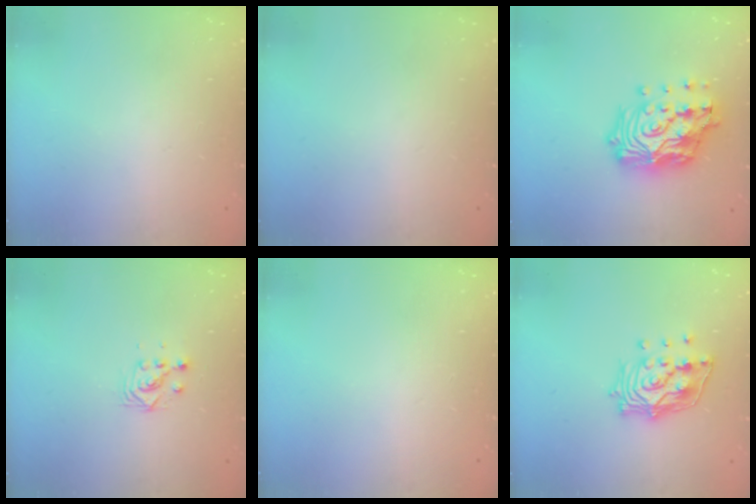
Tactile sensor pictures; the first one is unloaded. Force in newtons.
{"total": 0.0}
{"total": 20.6, "press": 20.5, "slide": 2.7}
{"total": 3.6, "press": 3.6, "slide": 0.1}
{"total": 0.0}
{"total": 14.8, "press": 14.6, "slide": 2.2}